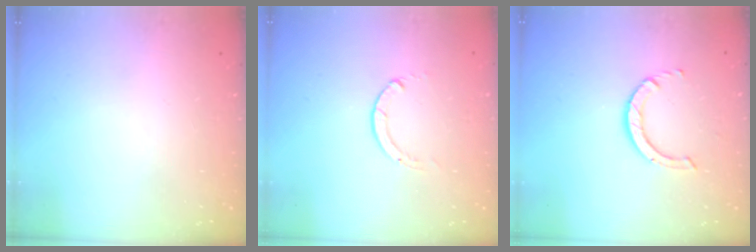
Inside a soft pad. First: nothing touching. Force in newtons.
{"total": 0.0}
{"total": 3.5, "press": 3.5, "slide": 0.3}